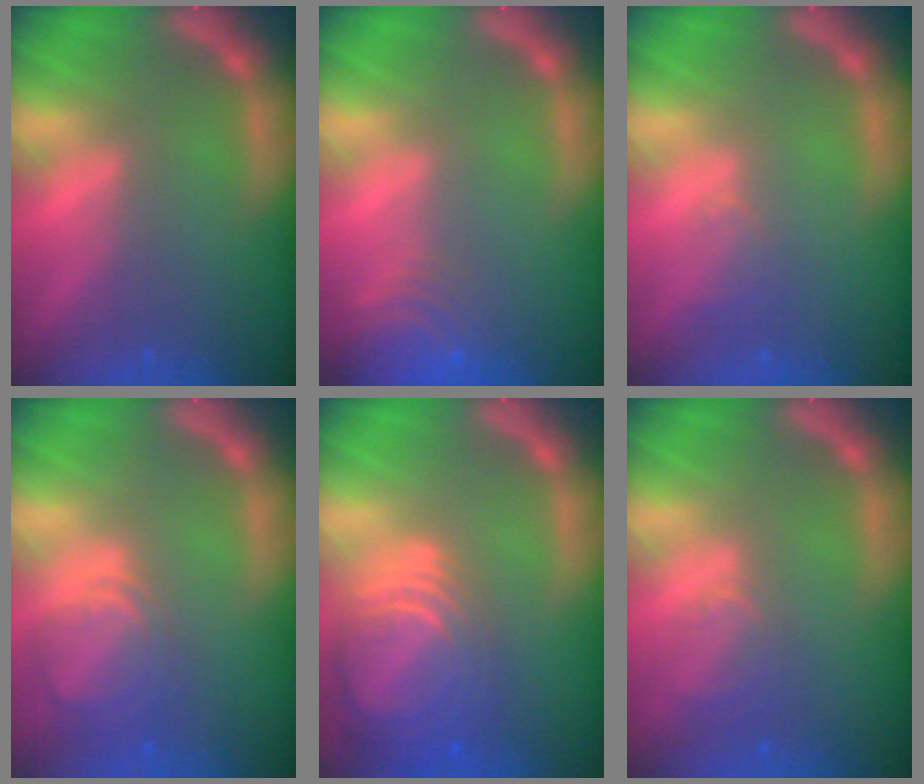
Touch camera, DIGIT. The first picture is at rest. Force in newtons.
{"total": 6.5}
{"total": 1.5}
{"total": 5.0}
{"total": 10.0}
{"total": 2.5}